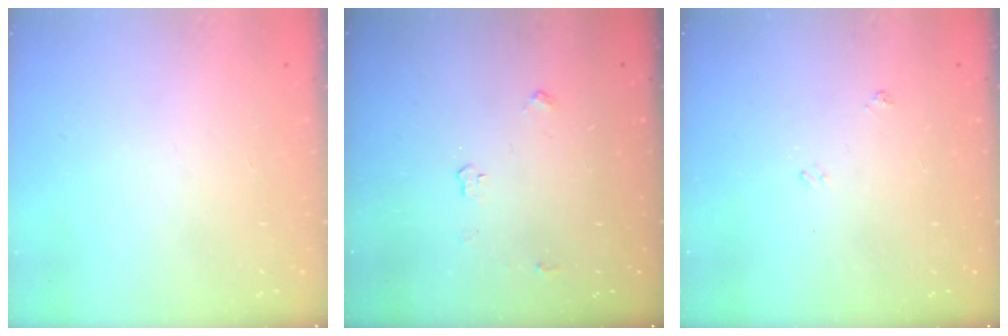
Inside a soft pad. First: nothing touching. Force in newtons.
{"total": 3.0, "press": 2.9, "slide": 0.5}
{"total": 3.5, "press": 3.4, "slide": 0.5}